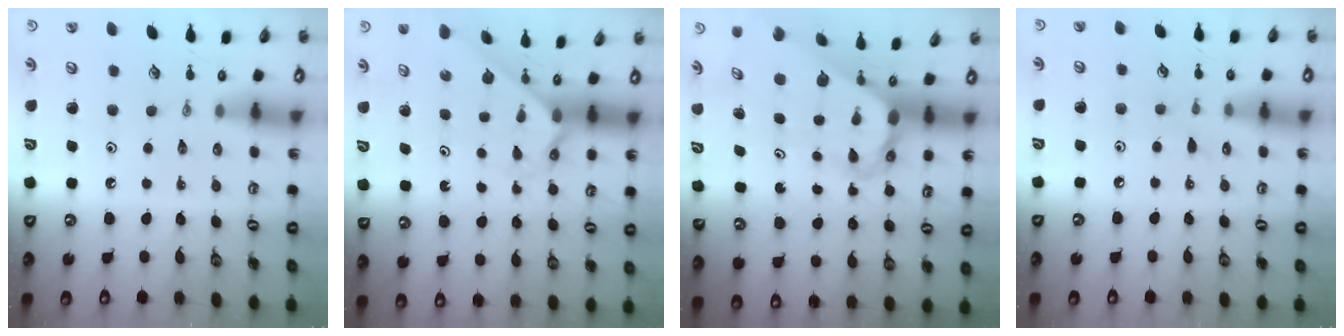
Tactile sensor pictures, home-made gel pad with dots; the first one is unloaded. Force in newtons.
{"total": 2.3, "press": 2.3, "slide": 0.2}
{"total": 3.8, "press": 3.8, "slide": 0.3}
{"total": 3.9, "press": 3.8, "slide": 0.5}